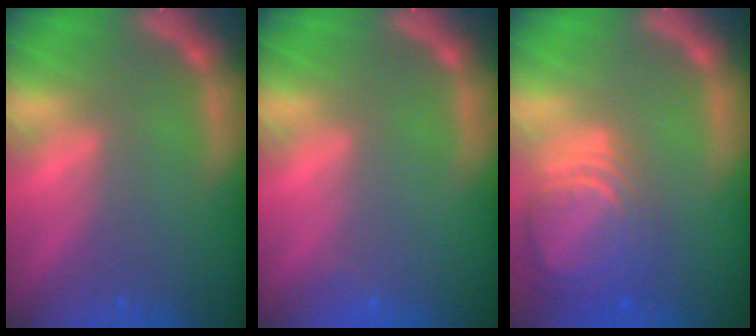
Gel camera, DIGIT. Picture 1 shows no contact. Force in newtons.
{"total": 0.9}
{"total": 9.0}